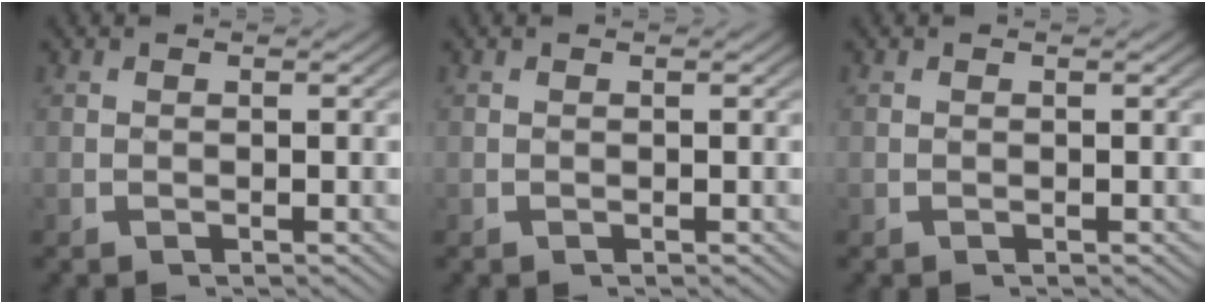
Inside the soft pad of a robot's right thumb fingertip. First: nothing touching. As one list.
[{"total": 0.0}, {"total": 0.0}]